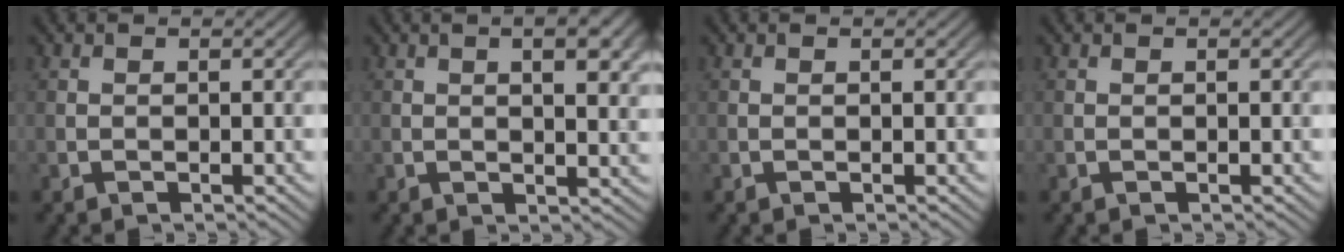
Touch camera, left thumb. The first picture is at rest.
{"total": 5.6, "force": [1.6, 1.7, 5.1], "torque": [-0.076, 0.000, 0.025]}
{"total": 0.0}
{"total": 0.0}